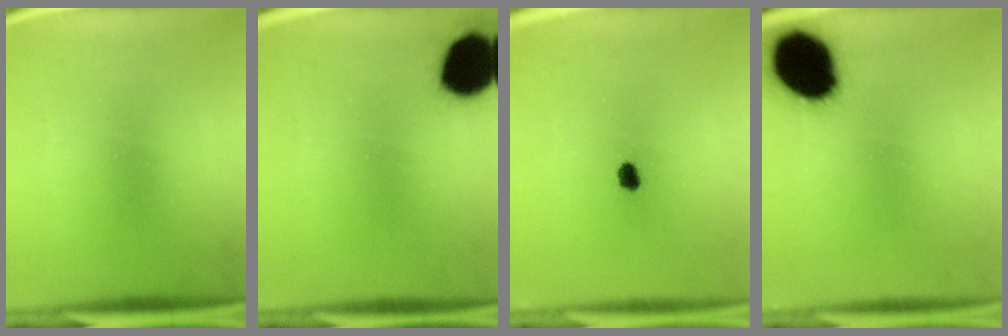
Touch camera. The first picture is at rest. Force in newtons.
{"total": 13.9}
{"total": 2.1}
{"total": 19.5}